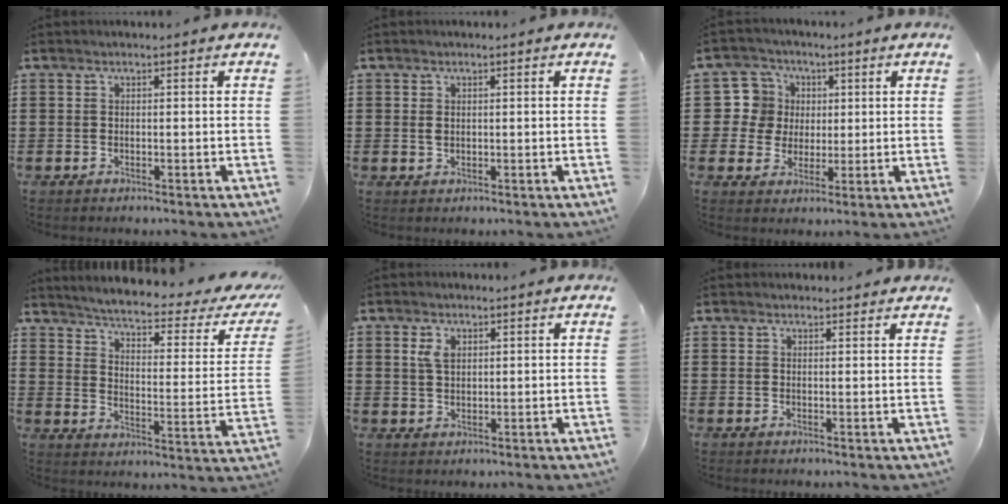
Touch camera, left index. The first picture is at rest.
{"total": 1.1, "force": [0.2, 0.9, 0.6], "torque": [-0.015, 0.007, 0.003]}
{"total": 7.7, "force": [2.1, 7.3, 1.2], "torque": [-0.047, 0.012, 0.041]}
{"total": 3.9, "force": [3.0, -0.3, 2.5], "torque": [-0.066, -0.033, 0.040]}
{"total": 2.9, "force": [1.3, 1.9, 1.7], "torque": [-0.038, 0.007, 0.024]}
{"total": 1.2, "force": [1.2, 0.3, 0.0], "torque": [-0.004, 0.001, 0.023]}